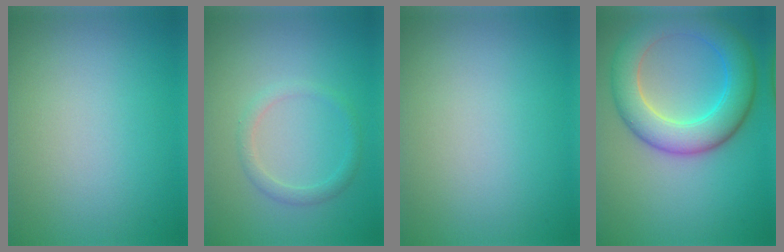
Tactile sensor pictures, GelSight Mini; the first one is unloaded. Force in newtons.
{"total": 1.5, "press": 1.5, "slide": 0.1}
{"total": 0.0}
{"total": 7.3, "press": 7.3, "slide": 0.1}